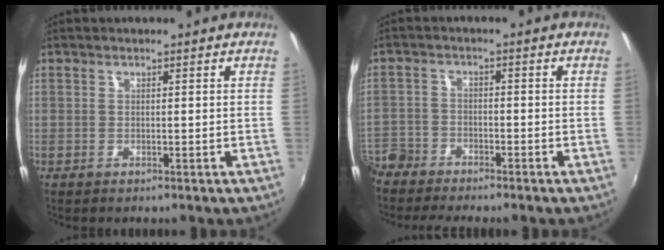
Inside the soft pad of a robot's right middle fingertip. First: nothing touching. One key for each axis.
{"total": 7.1, "fx": -6.4, "fy": 2.7, "fz": 1.0, "tx": -0.047, "ty": -0.005, "tz": -0.132}